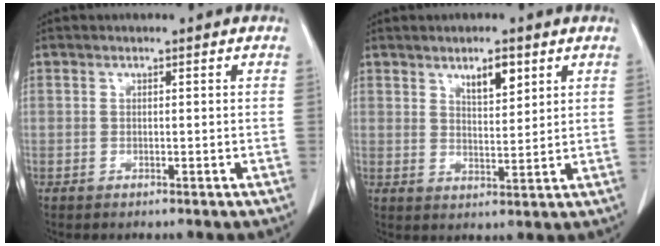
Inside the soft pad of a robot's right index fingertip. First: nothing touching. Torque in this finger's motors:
{"motor_torque": [0.43, 0.42, 0.08, 0.02]}